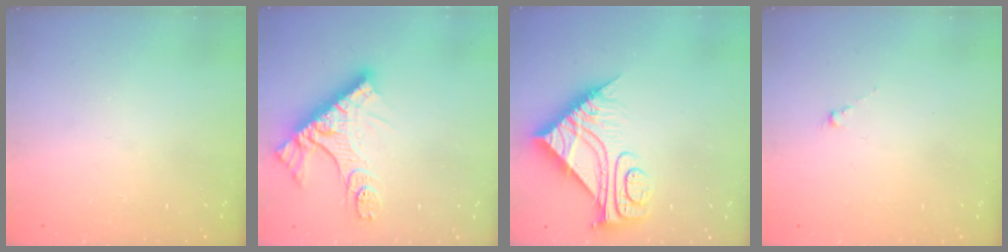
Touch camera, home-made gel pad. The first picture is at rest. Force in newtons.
{"total": 14.3, "press": 14.3, "slide": 1.2}
{"total": 9.9, "press": 9.9, "slide": 0.9}
{"total": 0.0}